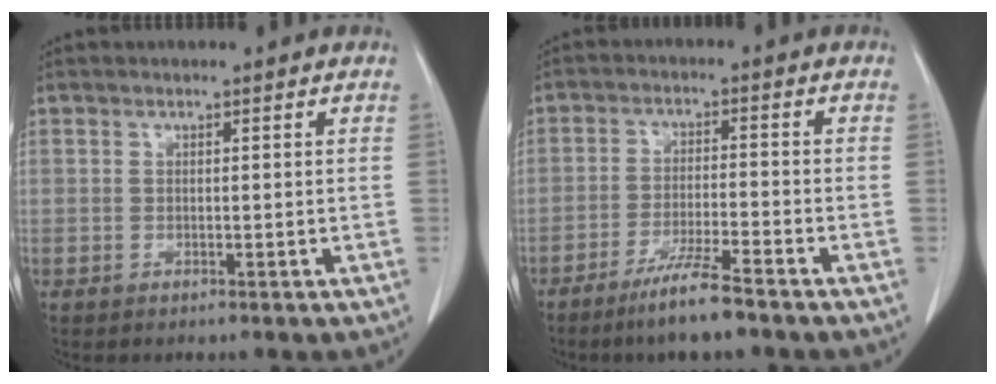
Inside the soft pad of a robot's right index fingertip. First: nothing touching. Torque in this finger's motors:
{"motor_torque": [0.53, -0.50, 0.37, 0.10]}